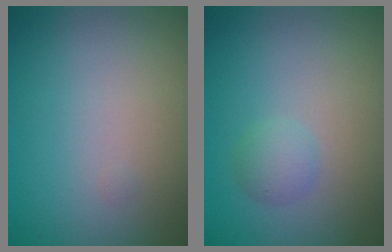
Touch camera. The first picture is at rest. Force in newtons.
{"total": 1.5, "press": 1.5, "slide": 0.0}